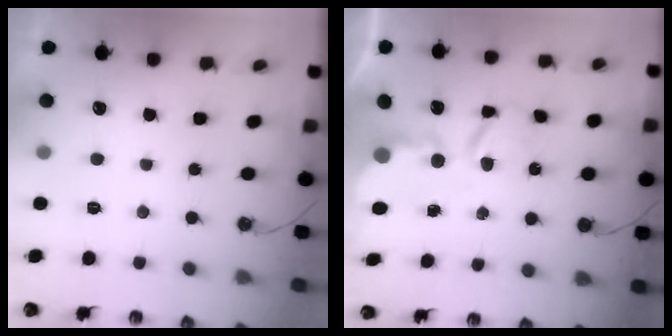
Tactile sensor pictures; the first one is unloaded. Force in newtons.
{"total": 6.0, "press": 6.0, "slide": 0.4}